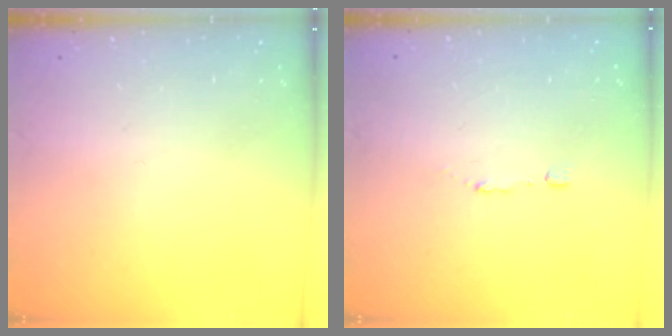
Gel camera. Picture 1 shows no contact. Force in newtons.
{"total": 2.9, "press": 2.9, "slide": 0.6}